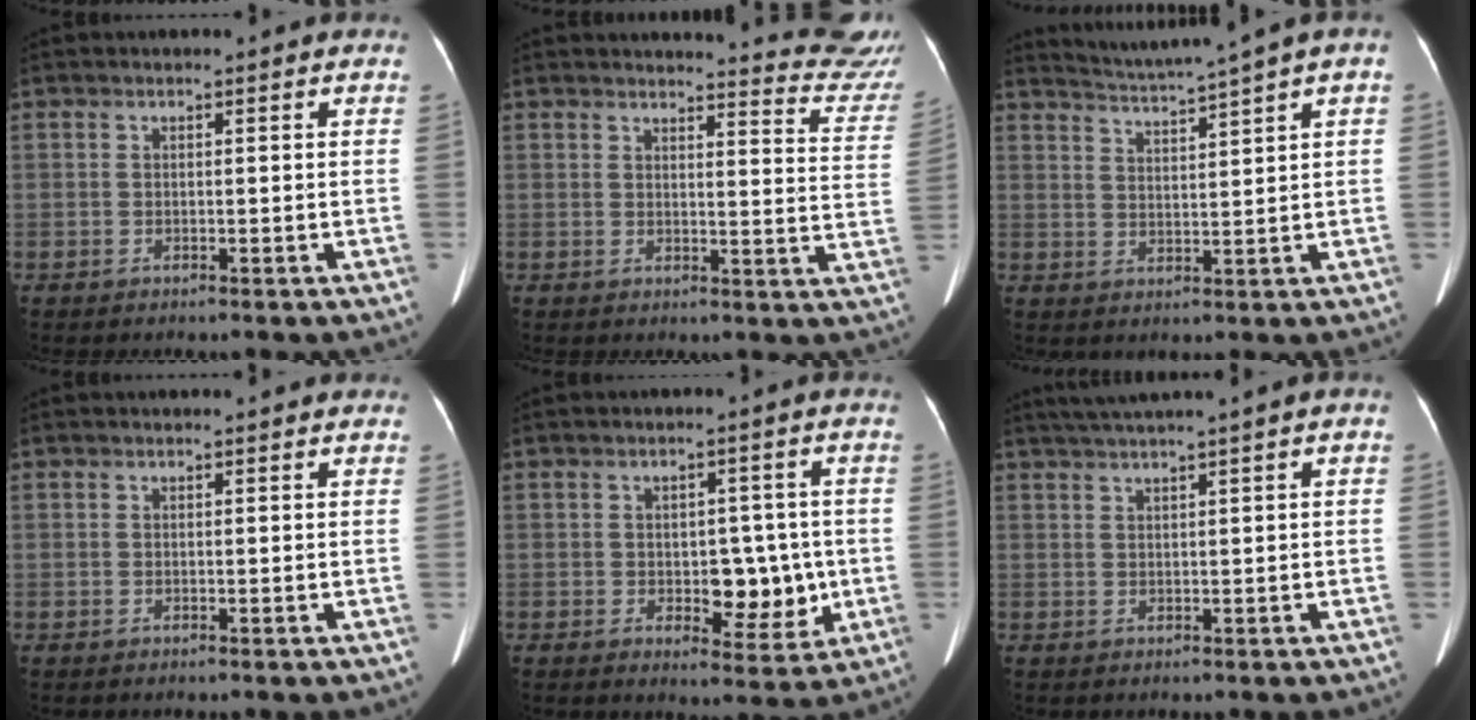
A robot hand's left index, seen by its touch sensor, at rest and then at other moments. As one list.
[{"total": 13.4, "force": [13.3, 0.0, 0.8], "torque": [0.017, -0.111, 0.115]}, {"total": 5.5, "force": [4.6, -1.7, 2.5], "torque": [-0.046, 0.001, 0.084]}, {"total": 0.9, "force": [0.9, 0.1, 0.2], "torque": [-0.011, 0.003, 0.004]}, {"total": 6.9, "force": [-0.8, 4.0, 5.5], "torque": [-0.066, 0.006, 0.001]}, {"total": 3.8, "force": [2.4, -0.9, 2.7], "torque": [-0.055, 0.015, 0.050]}]